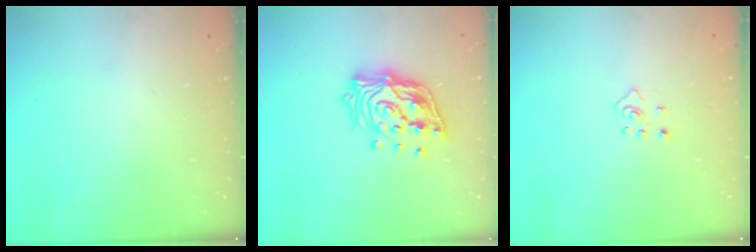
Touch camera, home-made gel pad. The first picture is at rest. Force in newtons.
{"total": 16.8, "press": 16.6, "slide": 2.6}
{"total": 4.2, "press": 4.1, "slide": 0.7}